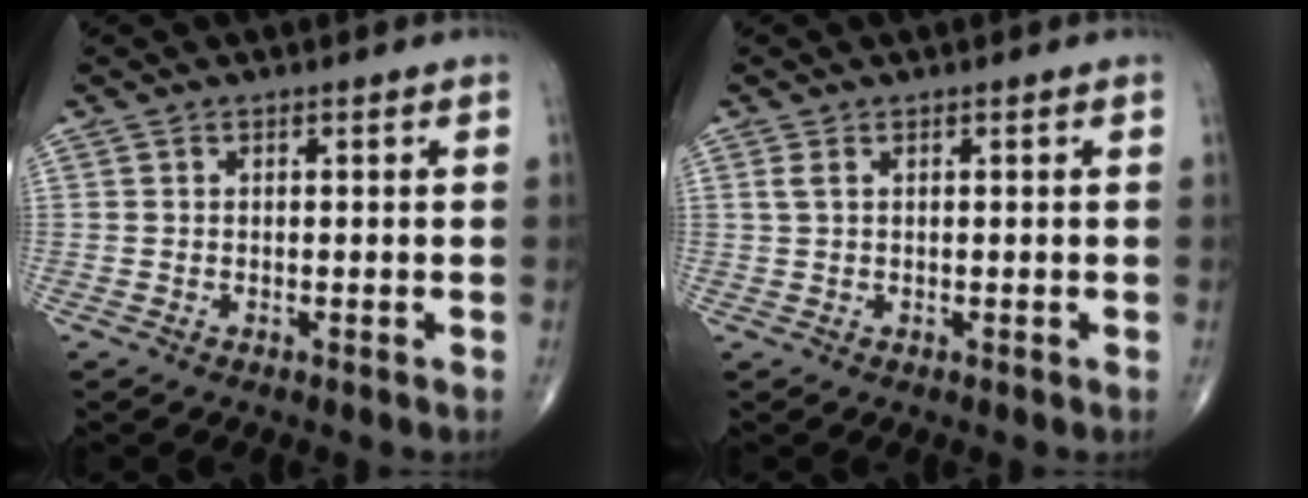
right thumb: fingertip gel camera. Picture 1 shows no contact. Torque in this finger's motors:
{"motor_torque": [-0.16, 0.04, 0.14, -0.06, 0.00]}